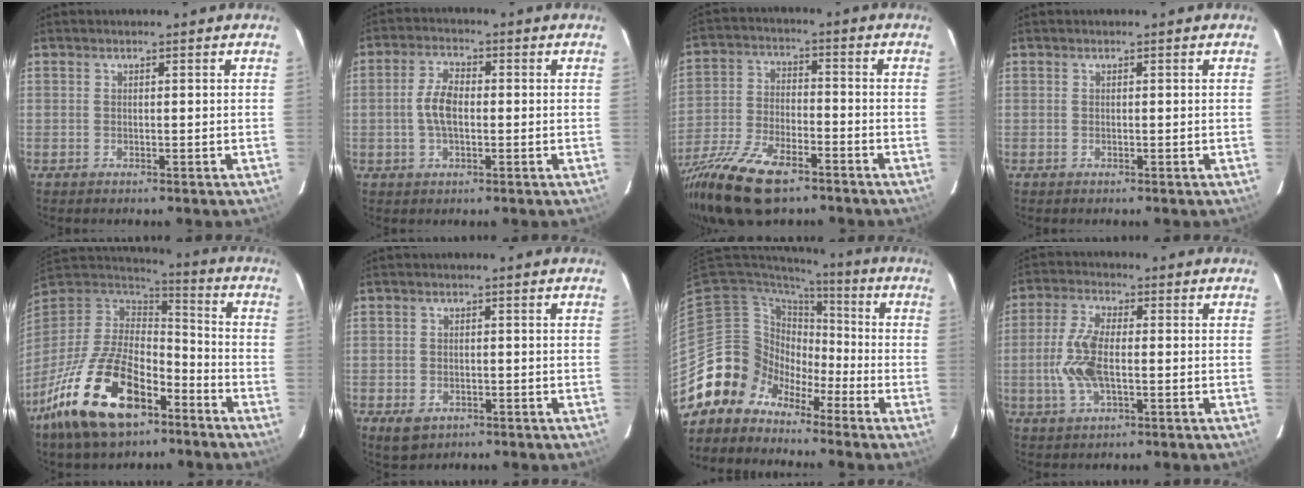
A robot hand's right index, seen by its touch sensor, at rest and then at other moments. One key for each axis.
{"total": 5.6, "fx": -0.6, "fy": 2.9, "fz": 4.8, "tx": -0.098, "ty": 0.009, "tz": -0.010}
{"total": 18.0, "fx": -12.5, "fy": 7.0, "fz": 10.9, "tx": -0.239, "ty": -0.041, "tz": -0.231}
{"total": 0.0}
{"total": 22.8, "fx": -13.1, "fy": 11.5, "fz": 14.8, "tx": -0.303, "ty": -0.020, "tz": -0.226}
{"total": 4.3, "fx": -2.1, "fy": 3.1, "fz": 2.1, "tx": -0.048, "ty": -0.006, "tz": -0.027}
{"total": 10.0, "fx": -6.3, "fy": 7.7, "fz": -0.4, "tx": -0.008, "ty": 0.046, "tz": -0.130}
{"total": 8.7, "fx": -1.3, "fy": 3.8, "fz": 7.8, "tx": -0.170, "ty": 0.005, "tz": -0.027}